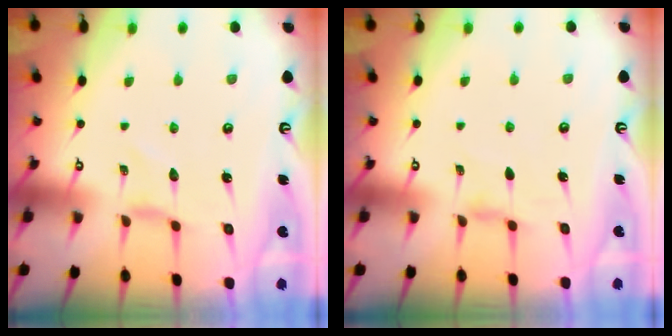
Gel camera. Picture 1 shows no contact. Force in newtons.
{"total": 4.2, "press": 4.2, "slide": 0.6}